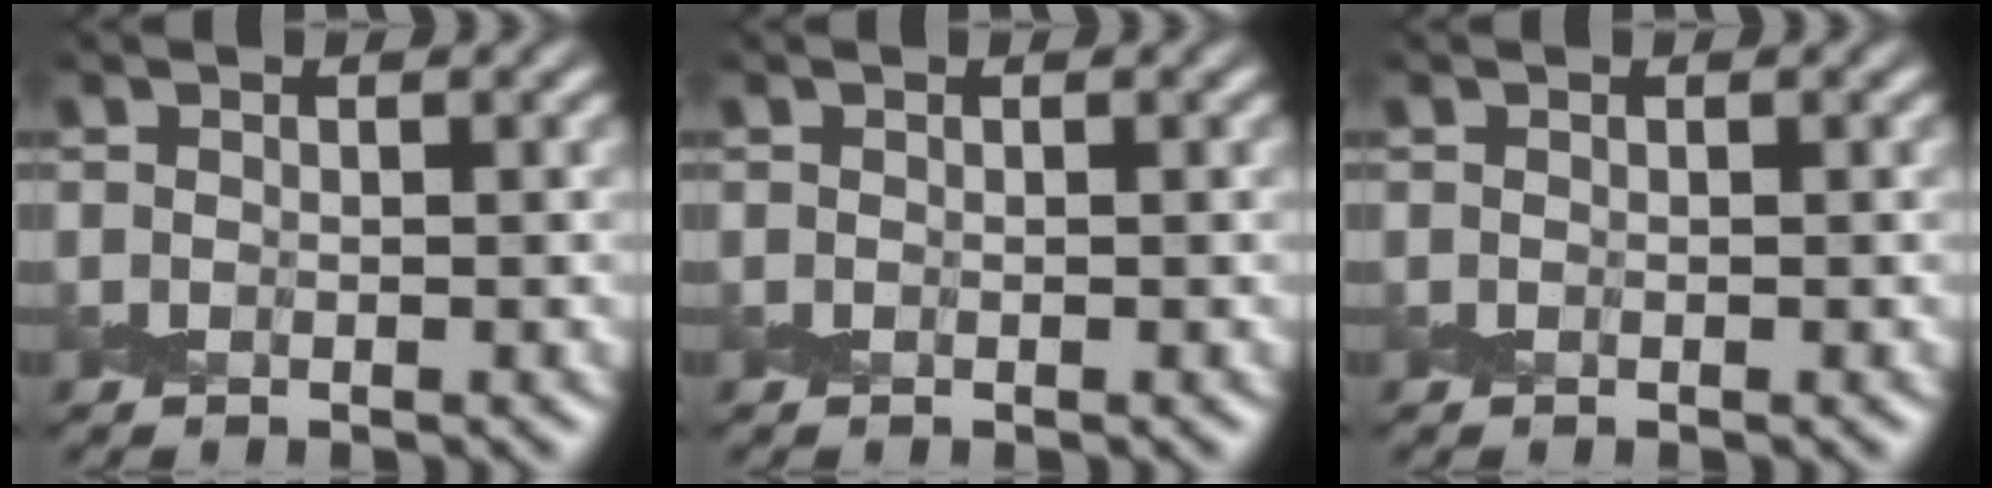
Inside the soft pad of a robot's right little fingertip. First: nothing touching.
{"total": 0.0}
{"total": 0.0}